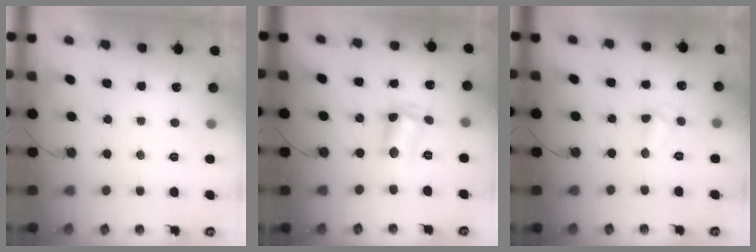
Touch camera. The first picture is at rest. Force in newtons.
{"total": 8.3, "press": 7.9, "slide": 2.4}
{"total": 5.1, "press": 5.1, "slide": 0.5}